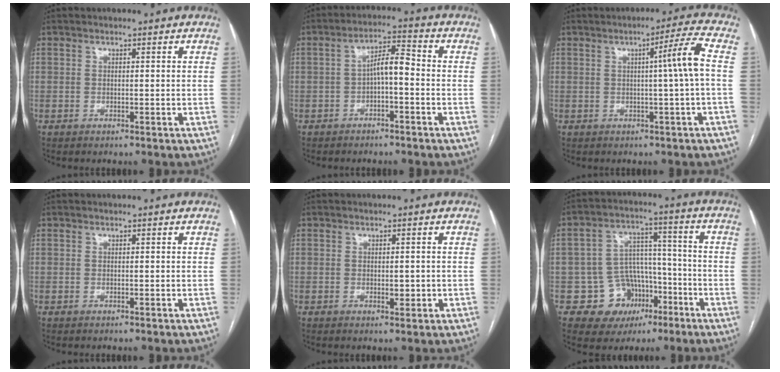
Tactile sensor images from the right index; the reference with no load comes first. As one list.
[{"total": 5.0, "force": [-1.0, 1.4, 4.7], "torque": [-0.084, 0.022, -0.017]}, {"total": 5.6, "force": [0.1, -1.5, 5.4], "torque": [-0.079, 0.006, 0.005]}, {"total": 0.0}, {"total": 1.7, "force": [-0.2, 0.8, 1.4], "torque": [-0.020, -0.001, 0.001]}, {"total": 9.9, "force": [-4.4, 8.4, 2.6], "torque": [-0.024, 0.040, -0.057]}]